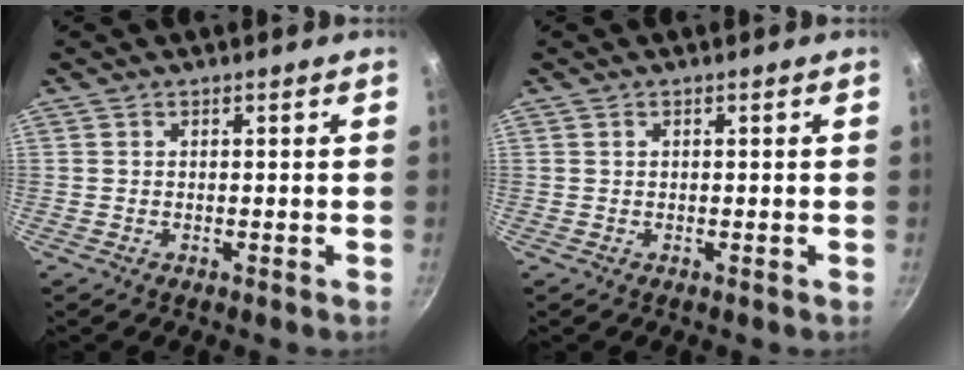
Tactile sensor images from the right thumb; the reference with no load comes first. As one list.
[{"total": 0.0}]